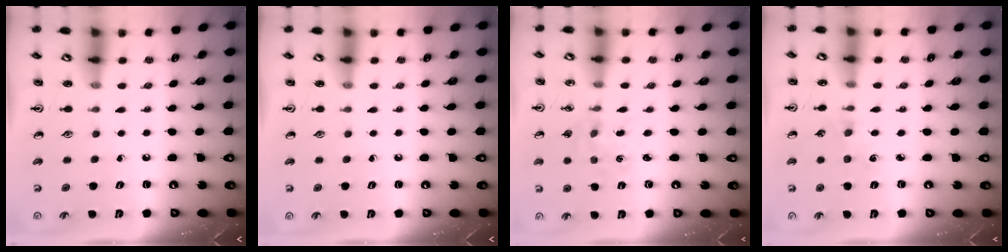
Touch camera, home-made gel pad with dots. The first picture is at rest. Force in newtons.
{"total": 0.0}
{"total": 1.6, "press": 1.6, "slide": 0.3}
{"total": 3.7, "press": 3.7, "slide": 0.5}